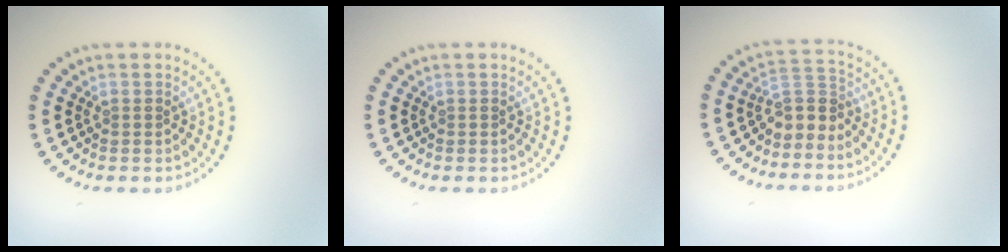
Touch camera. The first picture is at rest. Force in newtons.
{"total": 0.0}
{"total": 2.4, "press": 1.8, "slide": 1.6}